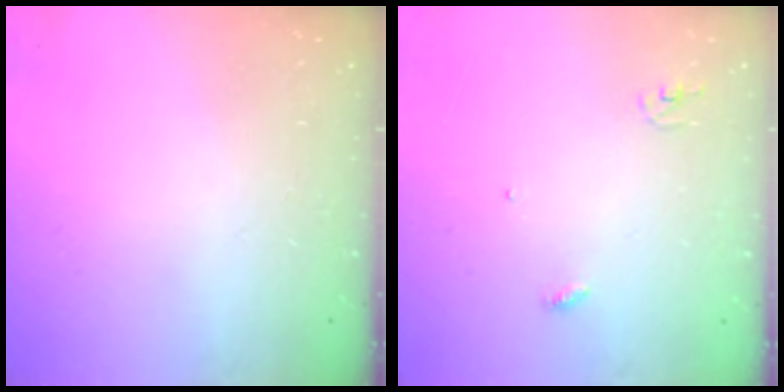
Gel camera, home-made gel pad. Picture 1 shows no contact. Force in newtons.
{"total": 2.9, "press": 2.9, "slide": 0.2}